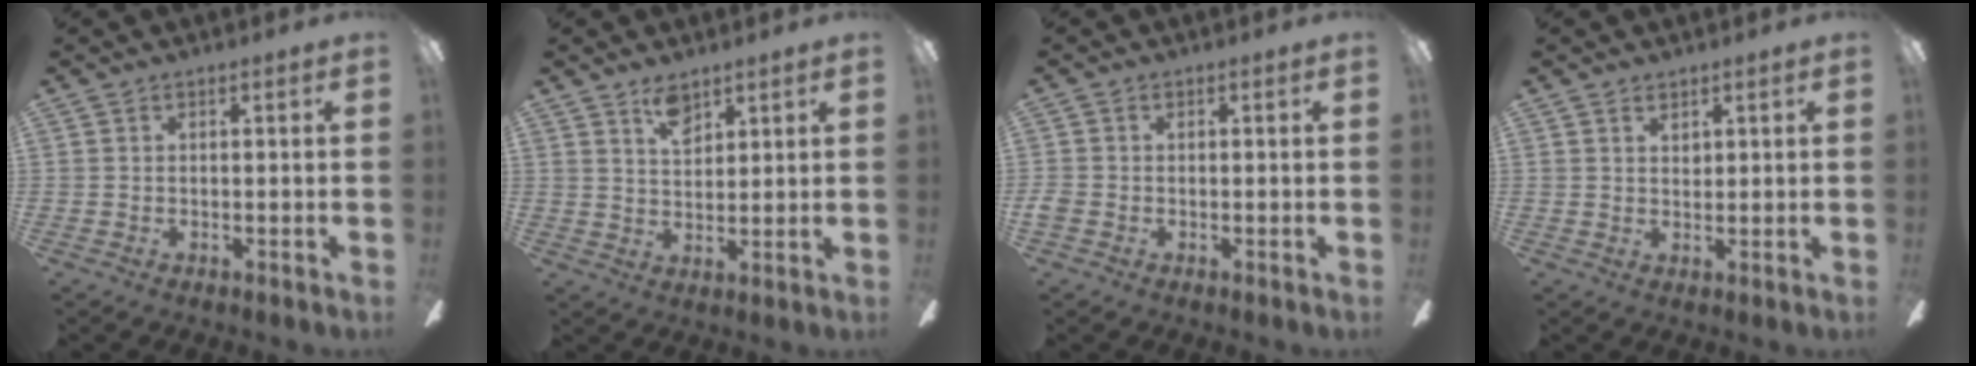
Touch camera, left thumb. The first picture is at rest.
{"total": 5.5, "force": [4.0, 2.6, 2.7], "torque": [-0.039, -0.015, 0.069]}
{"total": 1.7, "force": [-0.7, 1.3, 0.9], "torque": [-0.022, 0.002, -0.014]}
{"total": 1.9, "force": [1.3, 1.1, 0.7], "torque": [-0.006, -0.003, 0.023]}